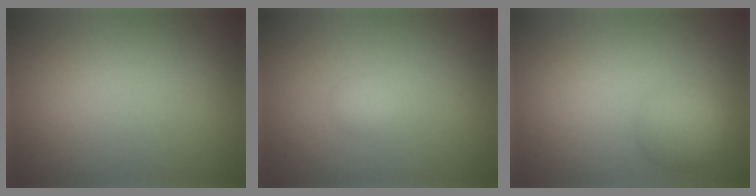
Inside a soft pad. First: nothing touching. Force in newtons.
{"total": 0.8, "press": 0.8, "slide": 0.1}
{"total": 2.5, "press": 2.5, "slide": 0.1}